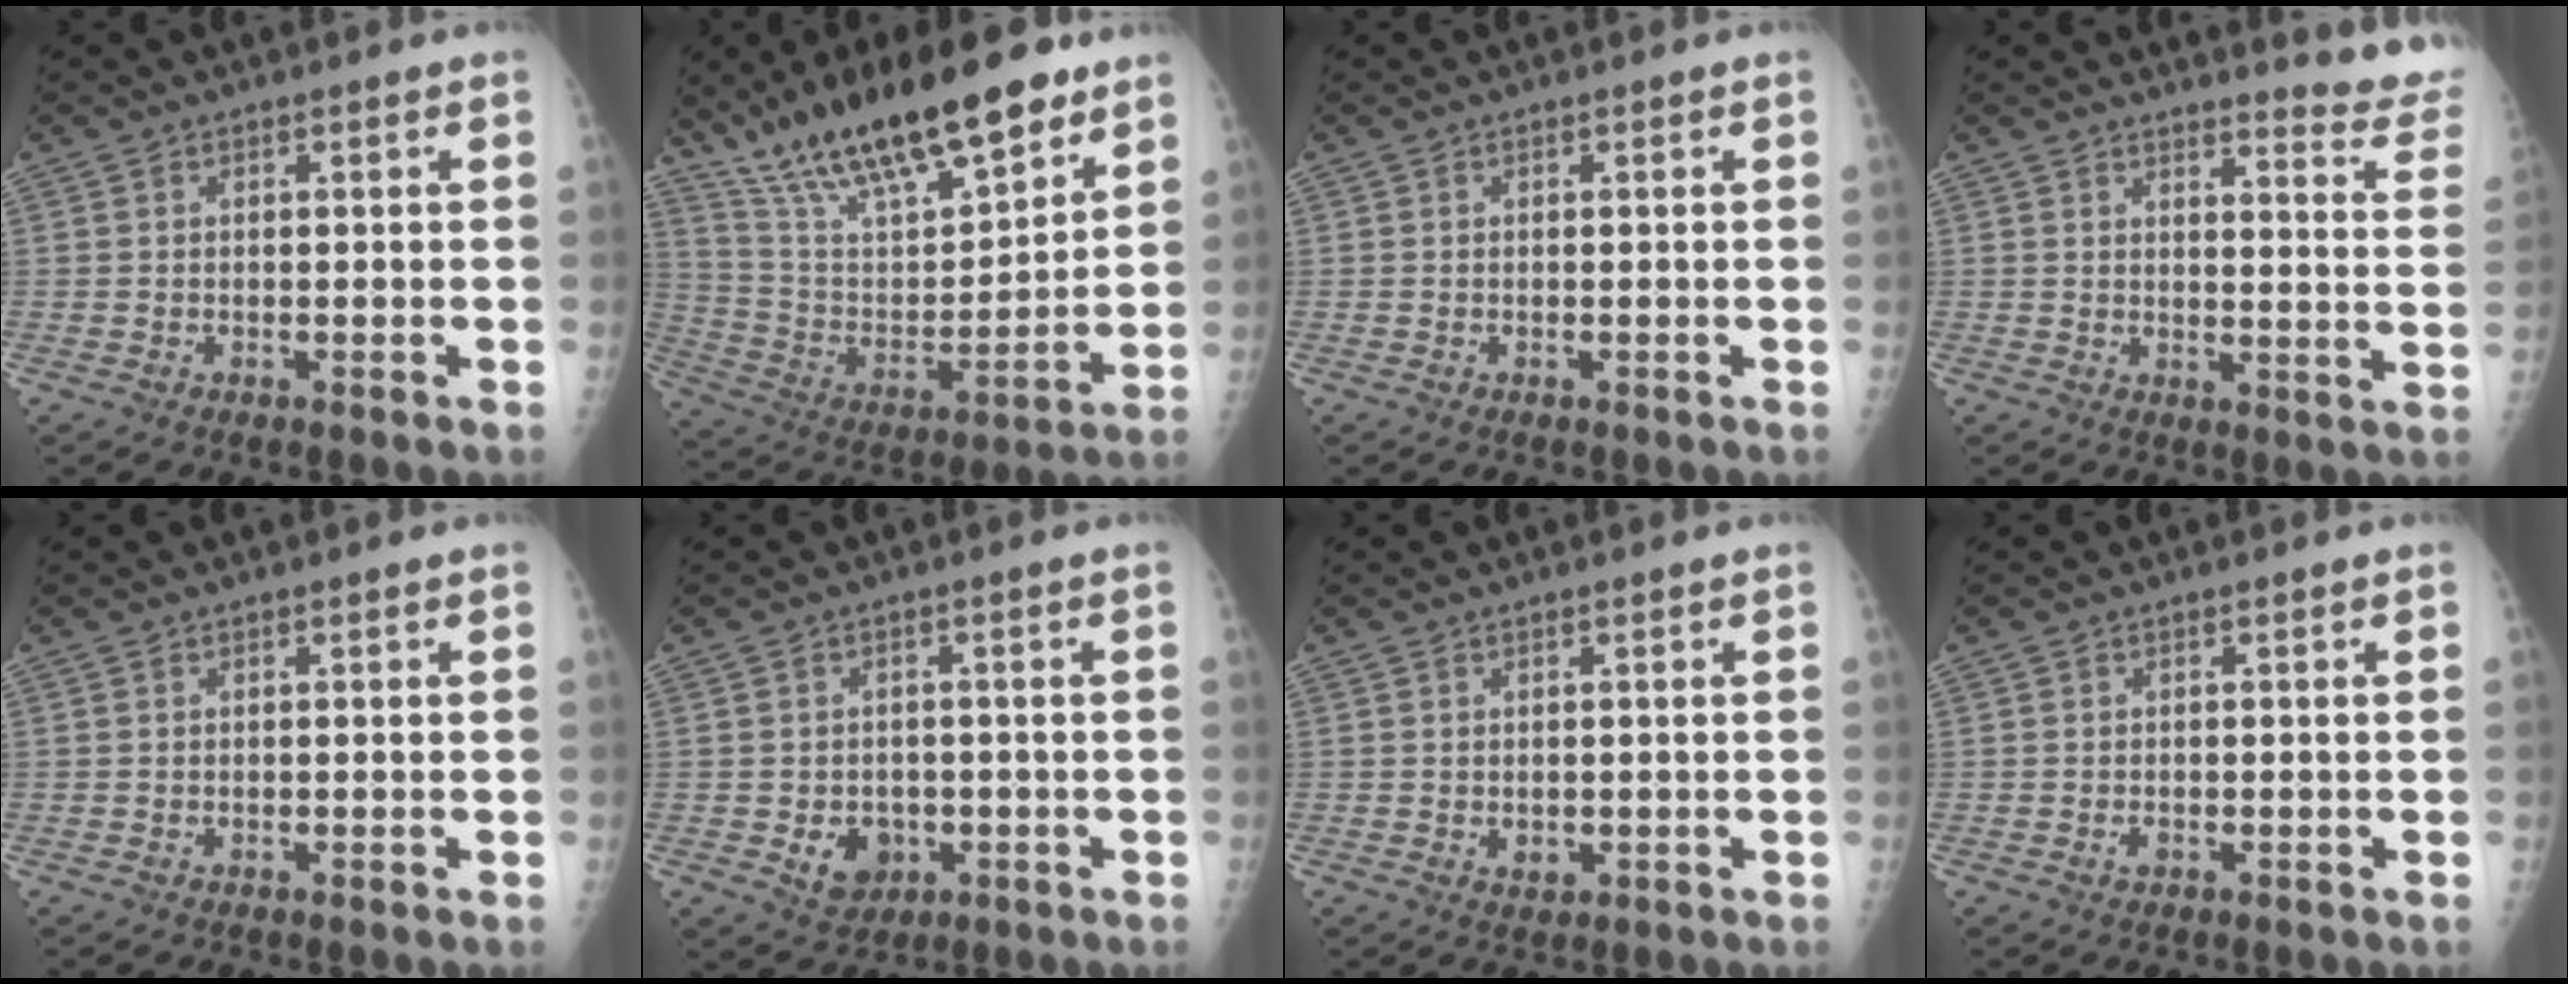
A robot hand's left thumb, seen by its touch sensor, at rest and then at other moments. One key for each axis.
{"total": 25.9, "fx": 18.0, "fy": 8.3, "fz": 16.7, "tx": -0.251, "ty": -0.050, "tz": 0.315}
{"total": 0.0}
{"total": 12.8, "fx": 12.5, "fy": 0.6, "fz": 3.1, "tx": -0.015, "ty": -0.142, "tz": 0.122}
{"total": 0.0}
{"total": 4.9, "fx": -1.1, "fy": 4.0, "fz": 2.5, "tx": -0.019, "ty": 0.003, "tz": -0.003}
{"total": 1.6, "fx": 0.3, "fy": 1.0, "fz": 1.2, "tx": -0.015, "ty": -0.005, "tz": 0.010}
{"total": 0.9, "fx": 0.0, "fy": 0.4, "fz": 0.8, "tx": -0.013, "ty": 0.006, "tz": 0.003}